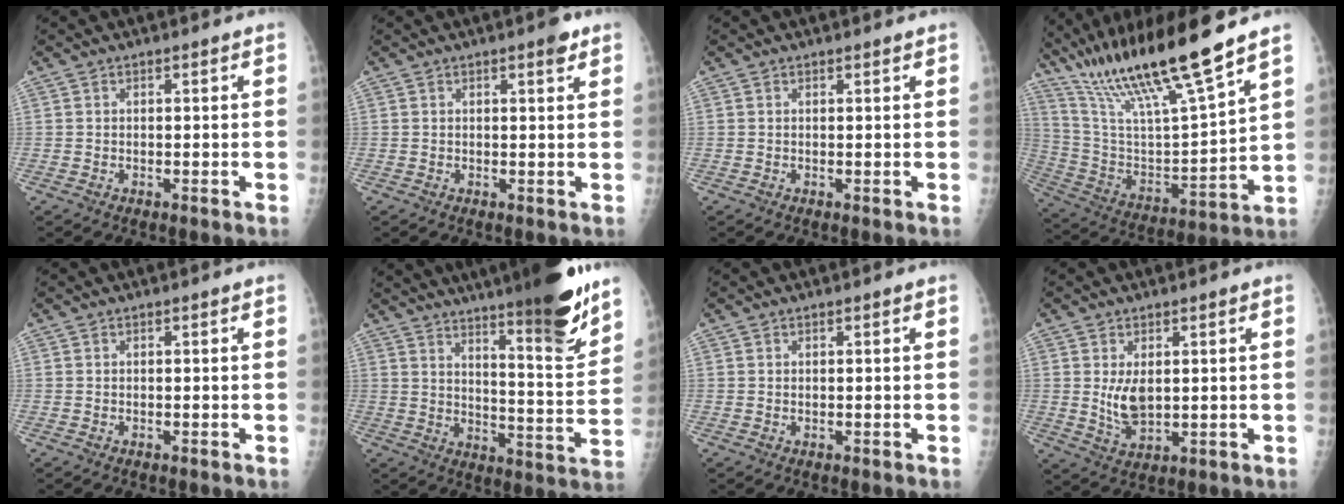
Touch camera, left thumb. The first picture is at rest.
{"total": 2.4, "force": [1.6, 0.6, 1.7], "torque": [-0.019, -0.007, 0.019]}
{"total": 0.7, "force": [0.6, 0.1, 0.1], "torque": [-0.003, -0.003, 0.010]}
{"total": 22.2, "force": [16.9, 1.8, 14.3], "torque": [-0.248, -0.064, 0.319]}
{"total": 0.0}
{"total": 22.1, "force": [16.5, 2.7, 14.4], "torque": [-0.190, -0.095, 0.240]}
{"total": 0.5, "force": [0.4, 0.1, 0.2], "torque": [-0.005, -0.002, 0.008]}
{"total": 5.4, "force": [1.1, 3.0, 4.4], "torque": [-0.072, -0.018, 0.032]}